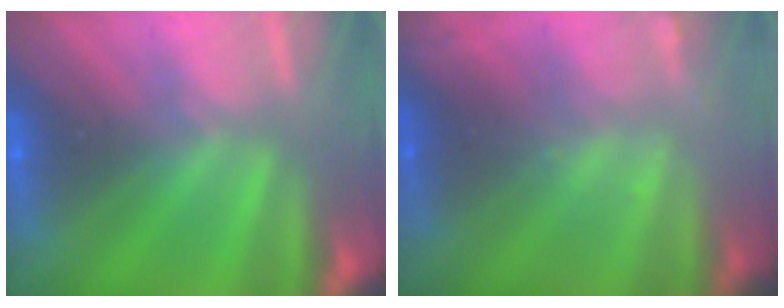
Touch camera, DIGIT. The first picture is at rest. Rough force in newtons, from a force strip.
{"total": 2.1}